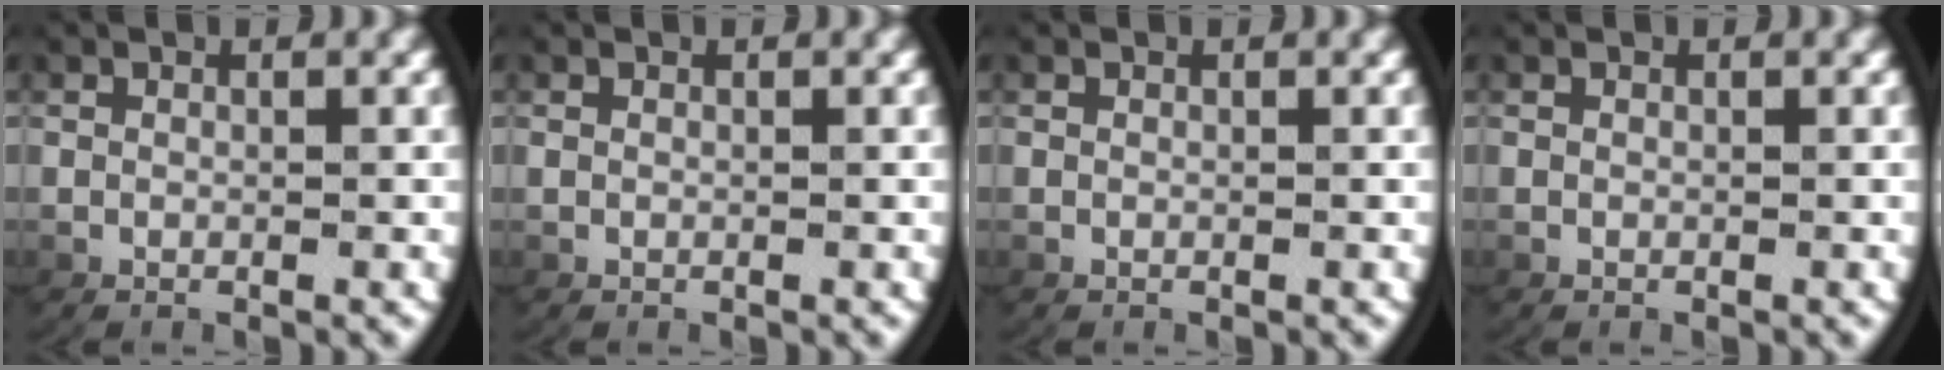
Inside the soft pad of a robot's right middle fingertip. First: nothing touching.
{"total": 0.0}
{"total": 0.0}
{"total": 0.0}